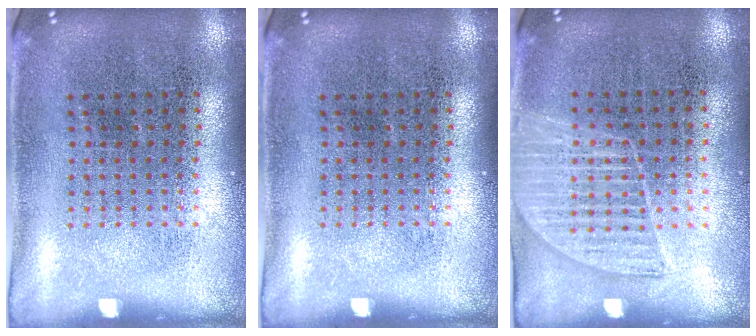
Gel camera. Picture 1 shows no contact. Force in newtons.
{"total": 0.0}
{"total": 1.4, "press": 1.2, "slide": 0.6}